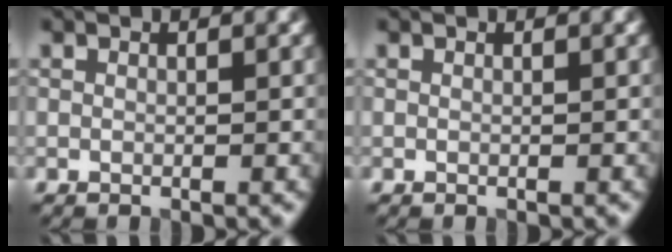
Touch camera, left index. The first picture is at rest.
{"total": 0.0}